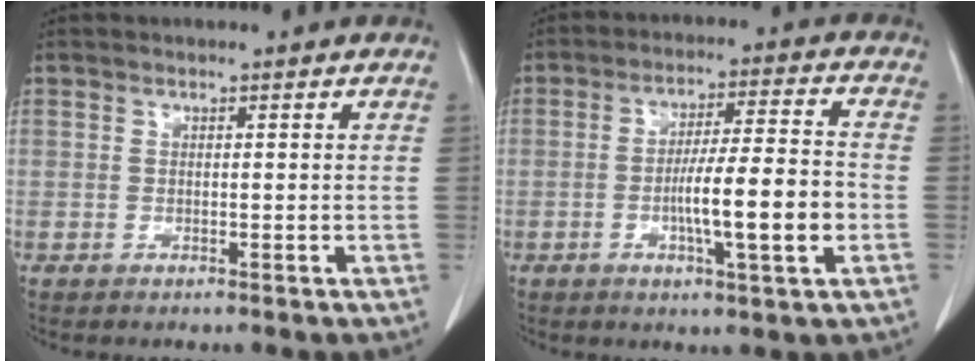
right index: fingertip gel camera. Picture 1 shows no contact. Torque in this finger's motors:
{"motor_torque": [1.61, -0.53, 0.79, 0.15]}